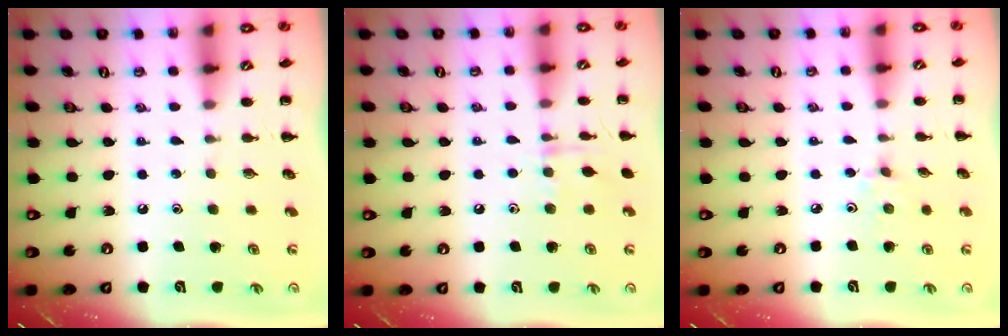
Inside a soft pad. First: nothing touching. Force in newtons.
{"total": 6.4, "press": 6.4, "slide": 0.9}
{"total": 1.9, "press": 1.8, "slide": 0.7}